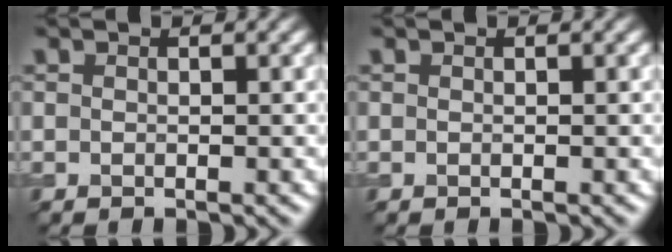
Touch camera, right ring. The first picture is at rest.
{"total": 0.0}